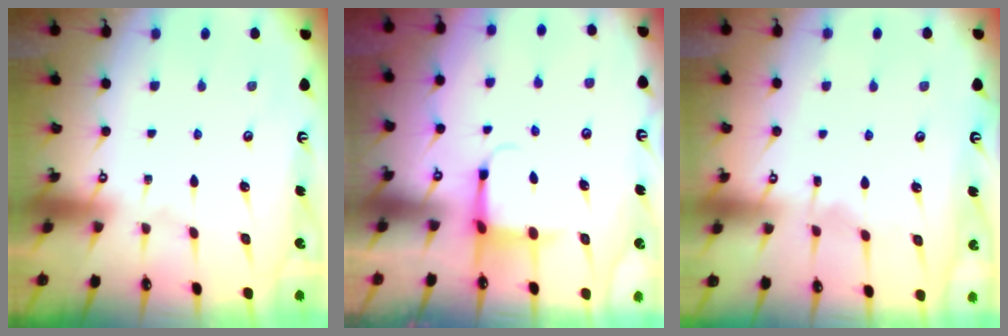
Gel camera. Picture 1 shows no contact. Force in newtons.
{"total": 3.8, "press": 3.6, "slide": 1.3}
{"total": 4.8, "press": 4.8, "slide": 0.6}